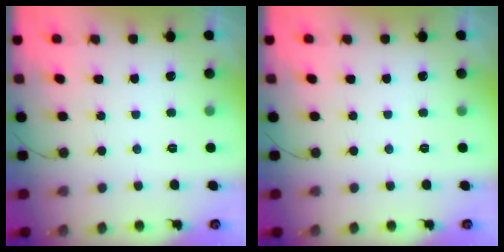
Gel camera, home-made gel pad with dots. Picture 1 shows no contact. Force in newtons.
{"total": 0.0}